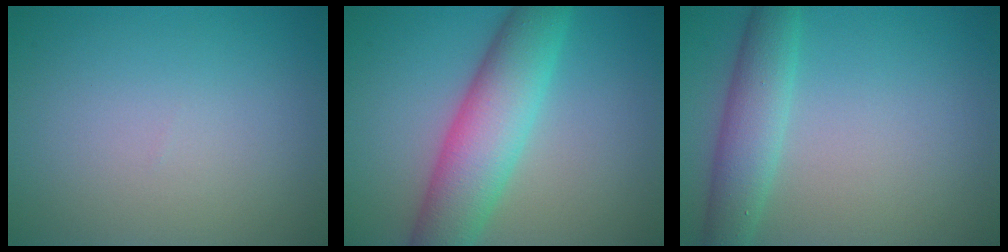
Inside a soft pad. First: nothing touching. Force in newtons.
{"total": 7.5, "press": 7.5, "slide": 0.0}
{"total": 4.0, "press": 4.0, "slide": 0.1}